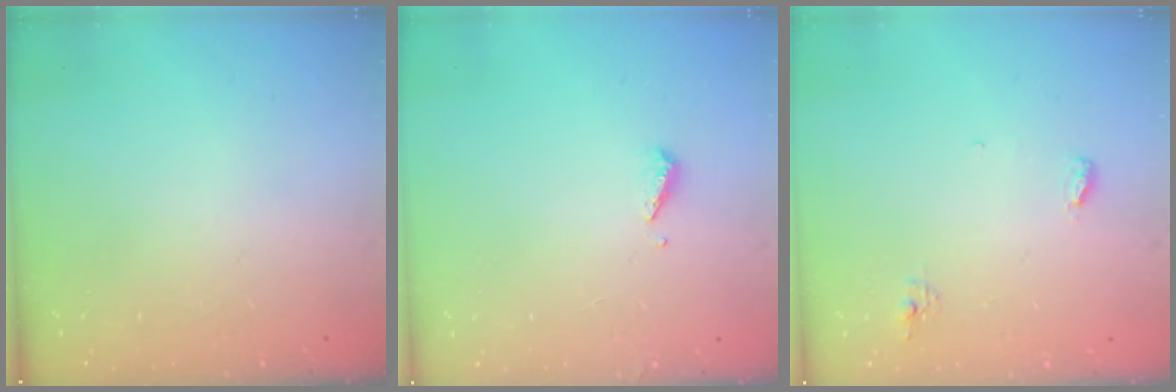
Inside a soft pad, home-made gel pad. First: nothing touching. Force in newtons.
{"total": 4.0, "press": 3.9, "slide": 0.3}
{"total": 4.8, "press": 4.8, "slide": 0.3}